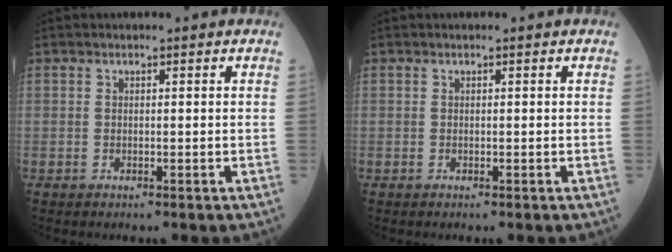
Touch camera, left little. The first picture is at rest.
{"total": 0.0}